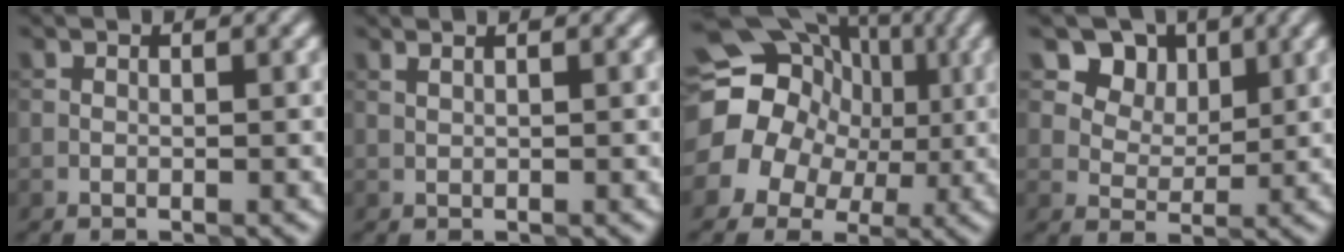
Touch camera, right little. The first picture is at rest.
{"total": 0.8, "force": [0.8, 0.0, 0.3], "torque": [0.000, 0.001, 0.007]}
{"total": 15.4, "force": [2.2, 14.0, 6.0], "torque": [-0.132, 0.029, 0.017]}
{"total": 9.3, "force": [5.6, 6.2, 4.2], "torque": [-0.081, 0.006, 0.092]}